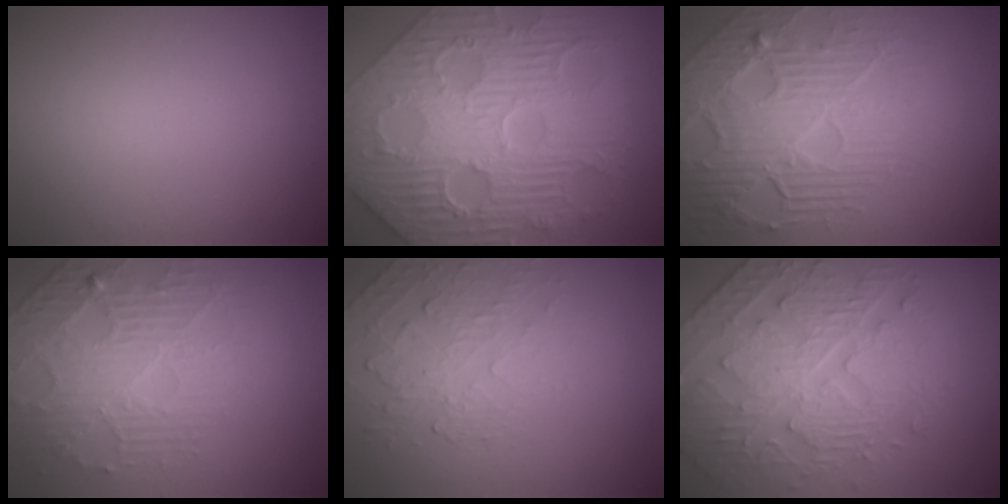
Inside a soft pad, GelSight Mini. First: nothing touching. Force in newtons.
{"total": 11.5, "press": 8.1, "slide": 8.1}
{"total": 8.0, "press": 5.5, "slide": 5.8}
{"total": 4.6, "press": 3.6, "slide": 3.0}
{"total": 2.2, "press": 1.1, "slide": 1.9}
{"total": 4.6, "press": 4.6, "slide": 0.1}